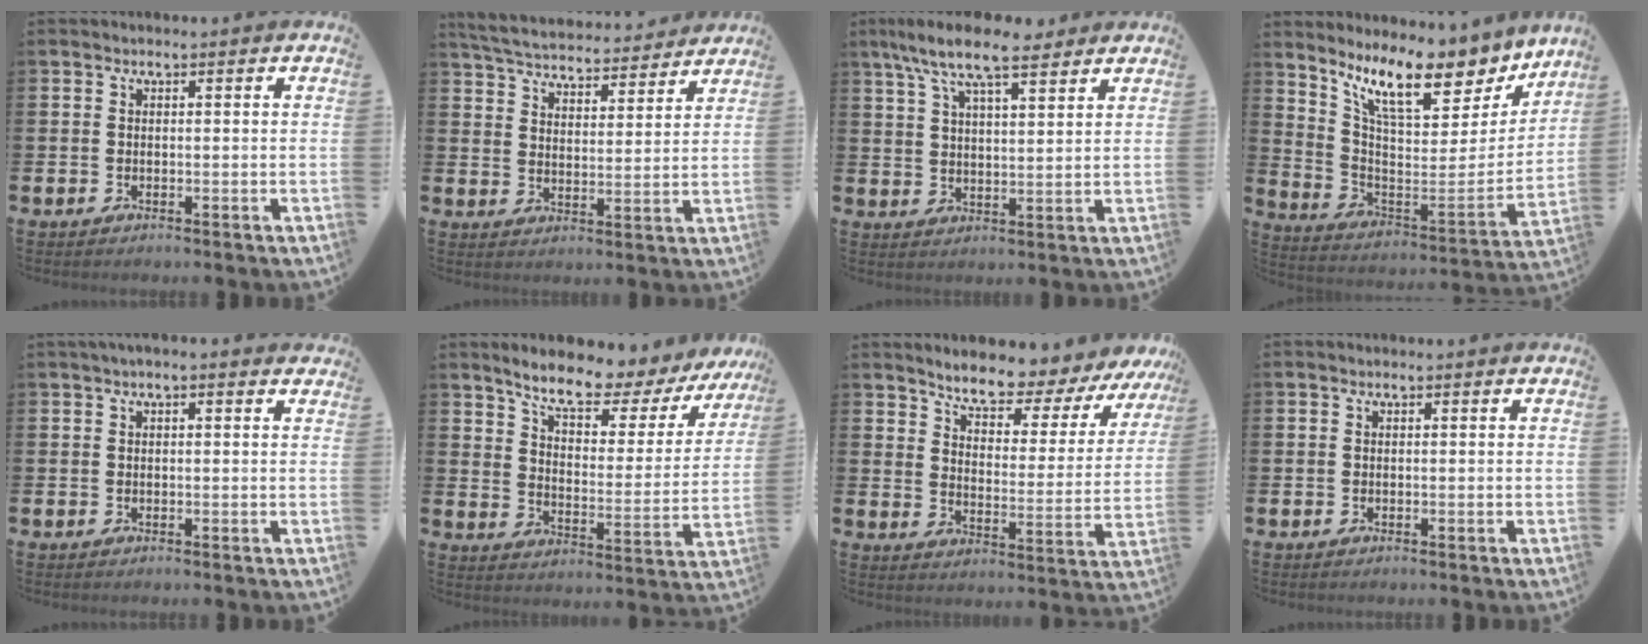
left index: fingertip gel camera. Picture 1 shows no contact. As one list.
[{"total": 5.5, "force": [5.4, 0.9, 0.6], "torque": [-0.038, -0.041, 0.094]}, {"total": 9.1, "force": [7.7, 2.1, 4.3], "torque": [-0.093, -0.027, 0.138]}, {"total": 11.6, "force": [9.0, 3.8, 6.2], "torque": [-0.140, -0.066, 0.152]}, {"total": 0.9, "force": [0.6, 0.1, 0.7], "torque": [-0.009, 0.001, 0.009]}, {"total": 8.3, "force": [7.3, 1.8, 3.5], "torque": [-0.098, -0.051, 0.120]}, {"total": 6.7, "force": [6.4, 0.7, 1.8], "torque": [-0.059, -0.057, 0.103]}, {"total": 0.0}]